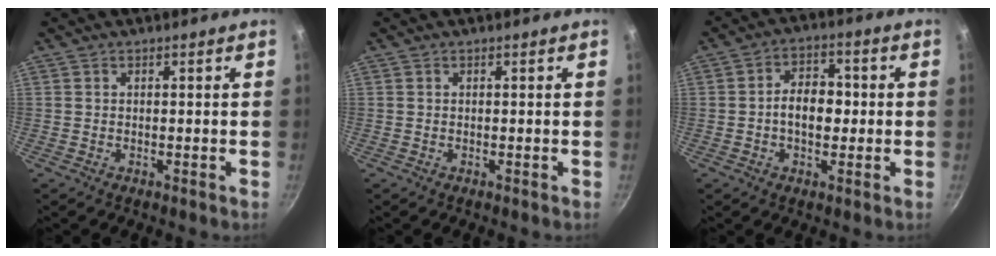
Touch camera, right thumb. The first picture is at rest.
{"total": 0.0}
{"total": 7.4, "force": [-0.5, 5.0, 5.4], "torque": [-0.053, 0.018, -0.013]}